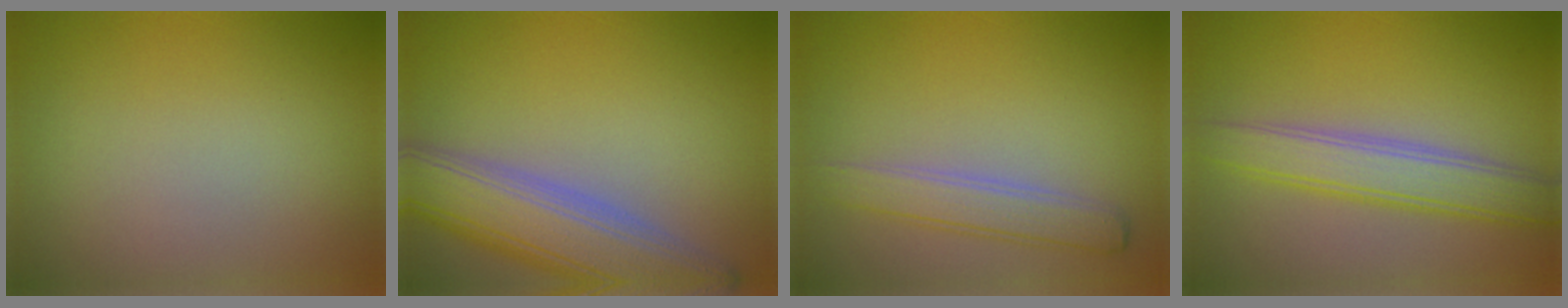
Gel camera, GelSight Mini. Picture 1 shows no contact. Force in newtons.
{"total": 8.6, "press": 8.6, "slide": 0.3}
{"total": 2.9, "press": 2.9, "slide": 0.2}
{"total": 4.7, "press": 4.7, "slide": 0.2}